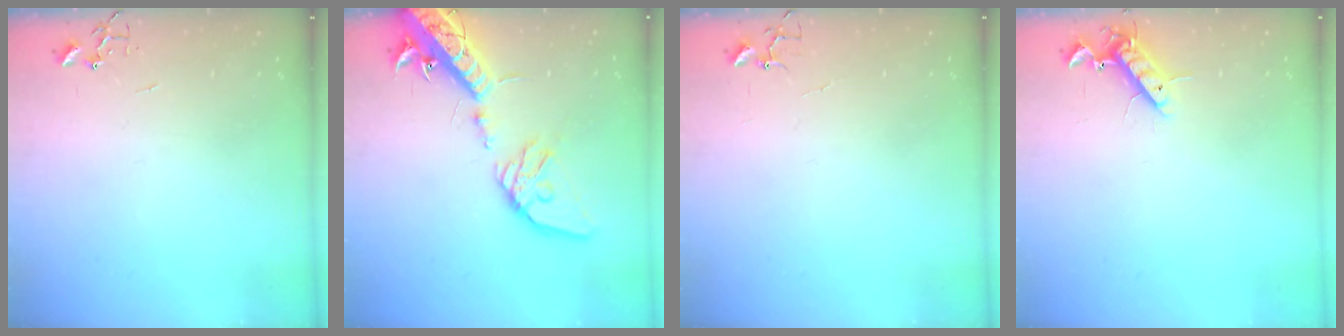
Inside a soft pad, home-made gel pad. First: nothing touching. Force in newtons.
{"total": 19.7, "press": 19.2, "slide": 4.1}
{"total": 4.0, "press": 4.0, "slide": 0.3}
{"total": 10.0, "press": 9.8, "slide": 1.5}